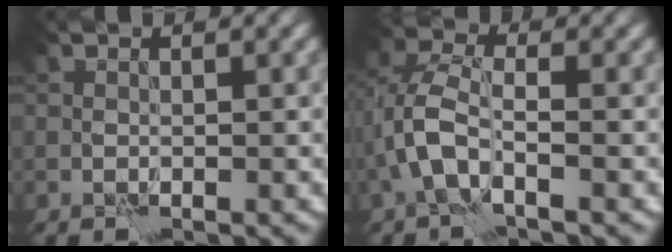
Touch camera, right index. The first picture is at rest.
{"total": 4.1, "force": [-1.1, 2.0, 3.4], "torque": [-0.081, 0.003, -0.030]}